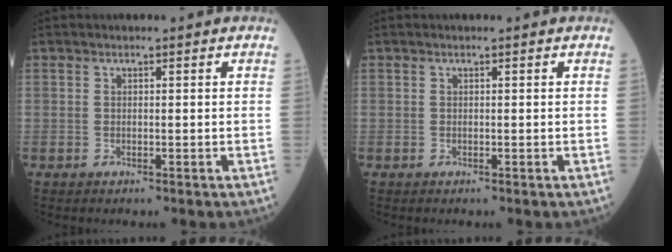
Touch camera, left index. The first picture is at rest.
{"total": 0.0}